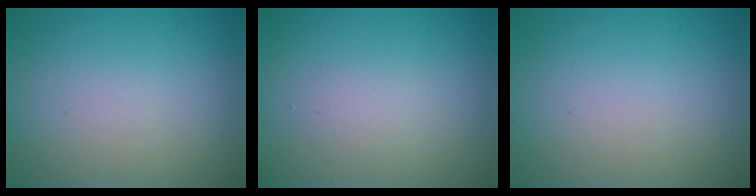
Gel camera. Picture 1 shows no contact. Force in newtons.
{"total": 1.3, "press": 1.3, "slide": 0.1}
{"total": 0.0}